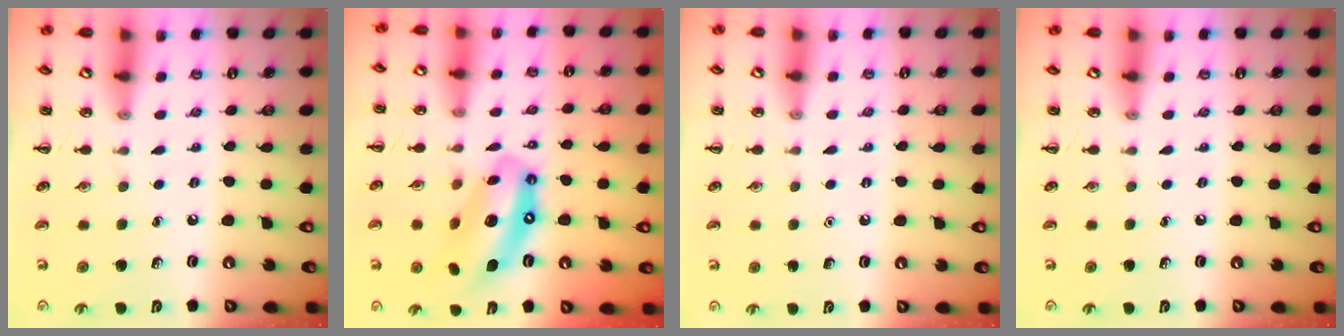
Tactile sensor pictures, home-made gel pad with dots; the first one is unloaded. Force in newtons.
{"total": 13.8, "press": 13.4, "slide": 3.3}
{"total": 1.6, "press": 1.6, "slide": 0.1}
{"total": 0.0}